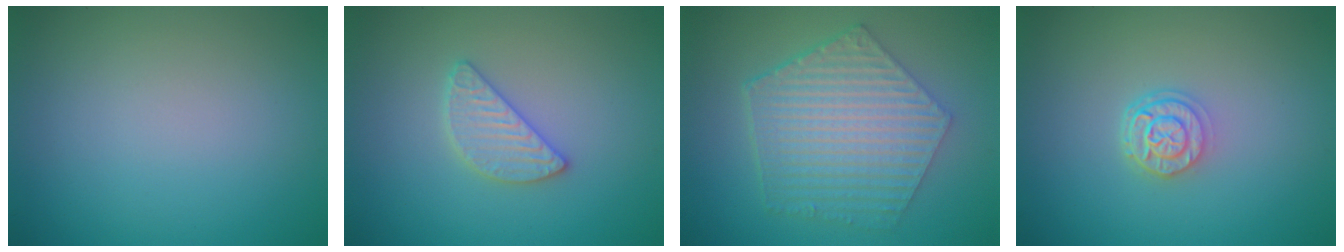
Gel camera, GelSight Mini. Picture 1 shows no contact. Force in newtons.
{"total": 2.6, "press": 2.6, "slide": 0.3}
{"total": 6.6, "press": 4.9, "slide": 4.4}
{"total": 2.5, "press": 2.0, "slide": 1.5}